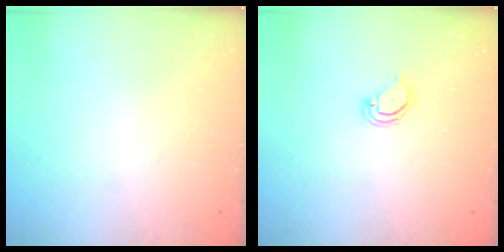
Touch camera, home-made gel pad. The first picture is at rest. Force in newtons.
{"total": 3.3, "press": 3.3, "slide": 0.3}